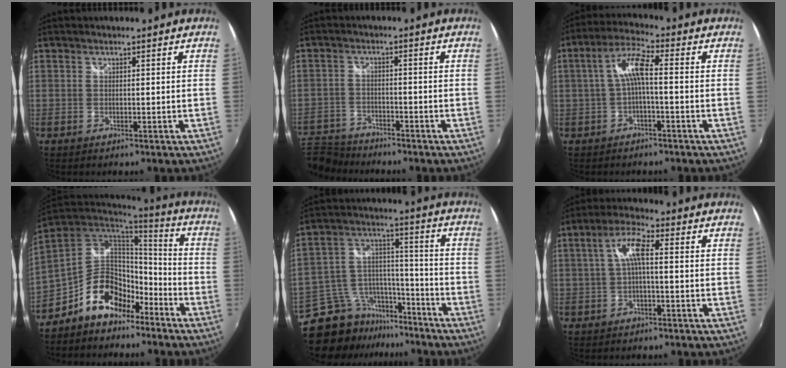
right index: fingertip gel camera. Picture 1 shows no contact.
{"total": 8.8, "force": [-7.9, 3.4, 1.8], "torque": [-0.066, 0.000, -0.142]}
{"total": 6.1, "force": [-0.8, 1.0, 6.0], "torque": [-0.129, 0.016, -0.013]}
{"total": 15.7, "force": [-9.8, 9.4, 7.9], "torque": [-0.163, 0.032, -0.156]}
{"total": 12.7, "force": [-9.9, 7.3, 3.1], "torque": [-0.070, 0.049, -0.157]}
{"total": 5.5, "force": [-0.1, 1.1, 5.4], "torque": [-0.108, 0.015, 0.001]}